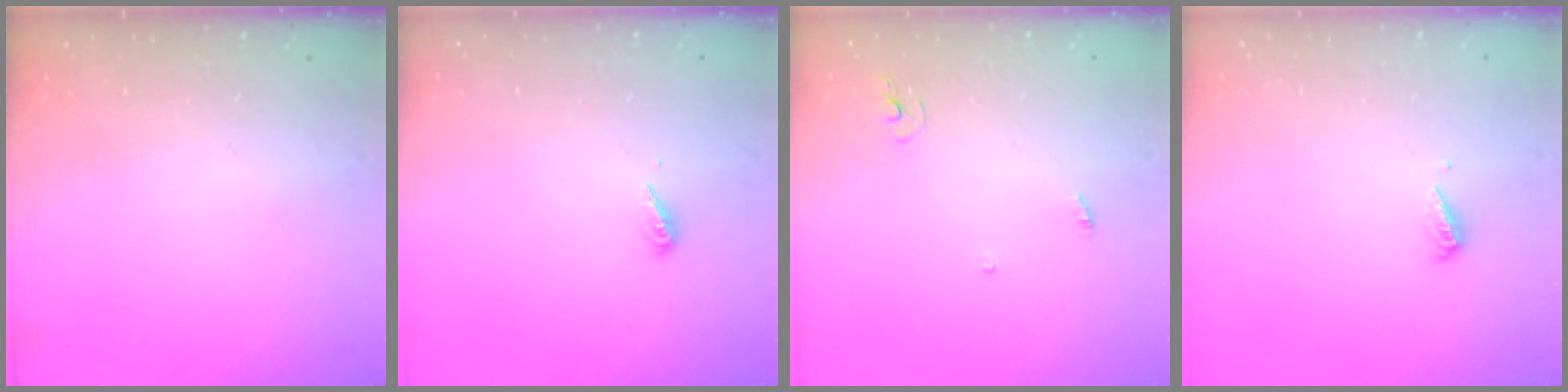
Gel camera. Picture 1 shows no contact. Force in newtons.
{"total": 2.8, "press": 2.8, "slide": 0.2}
{"total": 2.9, "press": 2.9, "slide": 0.2}
{"total": 3.1, "press": 3.1, "slide": 0.3}